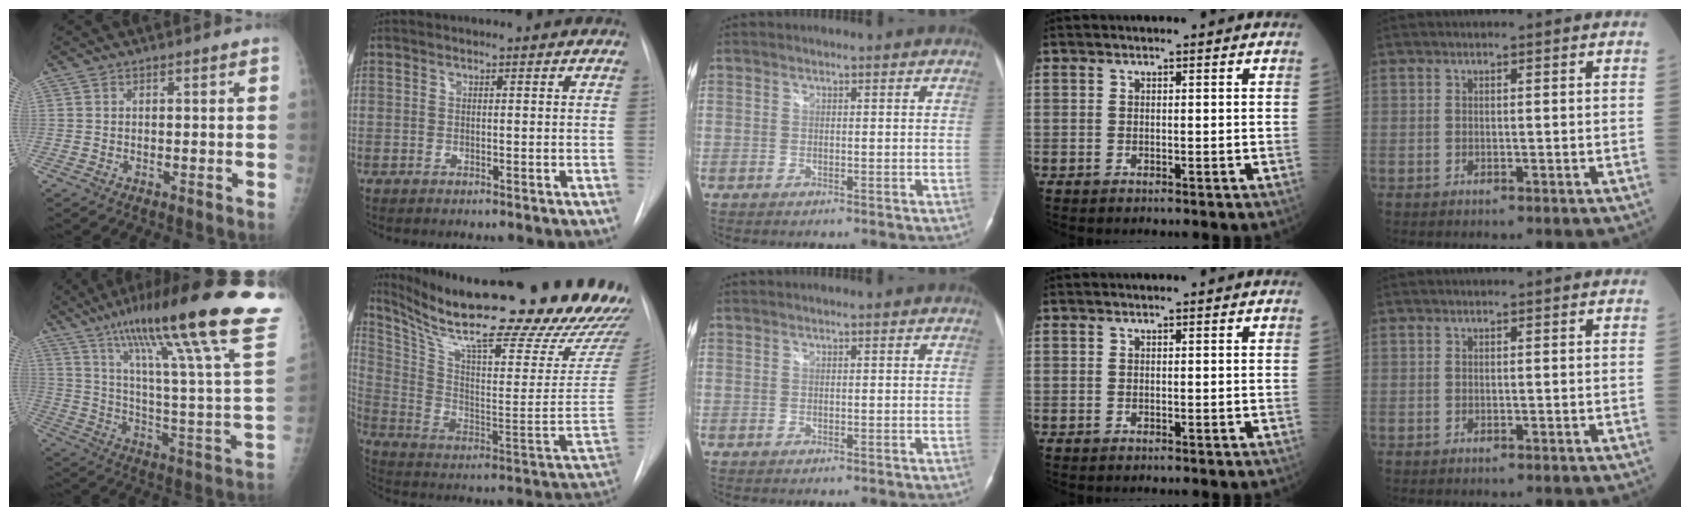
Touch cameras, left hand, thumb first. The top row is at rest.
{"thumb": {"total": 33.0, "force": [22.0, 3.7, 24.4], "torque": [-0.333, -0.069, 0.329]}, "index": {"total": 34.7, "force": [28.4, 4.0, 19.5], "torque": [-0.307, -0.088, 0.391]}}